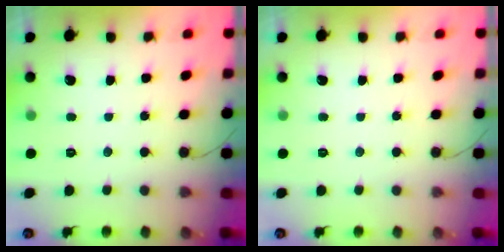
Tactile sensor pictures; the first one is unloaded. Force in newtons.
{"total": 0.0}